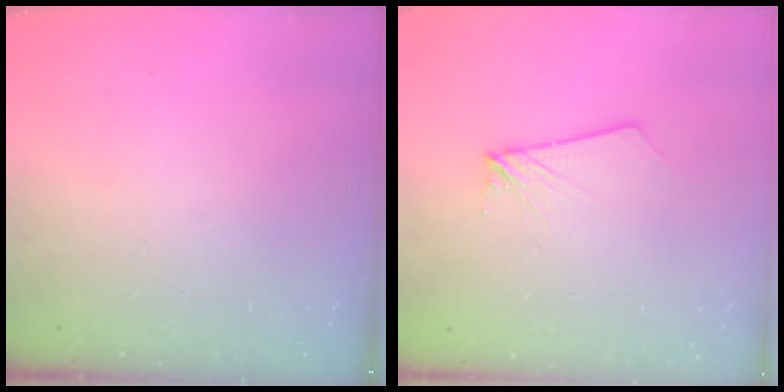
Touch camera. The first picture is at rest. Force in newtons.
{"total": 1.9, "press": 1.9, "slide": 0.1}